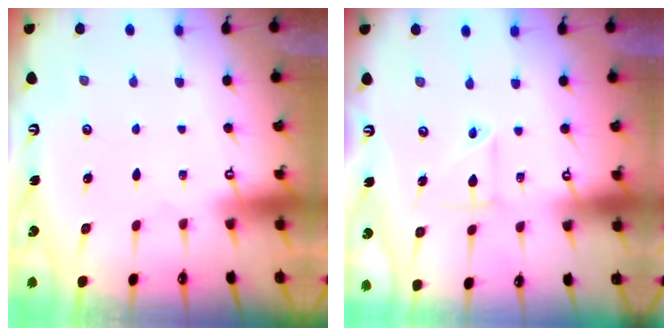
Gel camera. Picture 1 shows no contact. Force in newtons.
{"total": 4.6, "press": 4.4, "slide": 1.3}